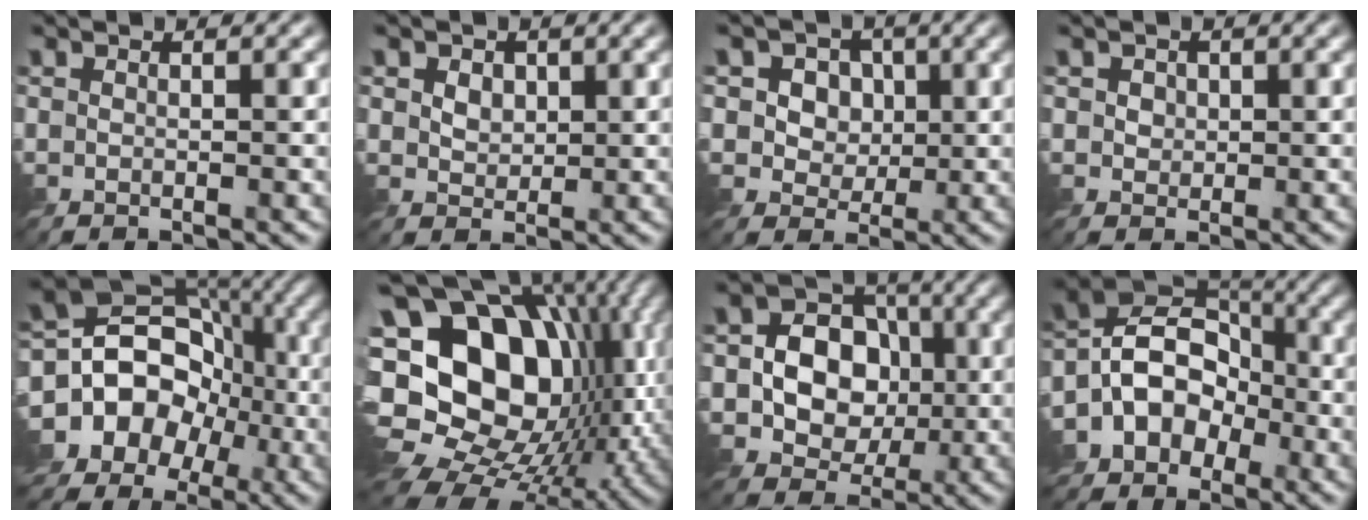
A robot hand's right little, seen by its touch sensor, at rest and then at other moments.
{"total": 1.9, "force": [0.6, 1.5, 1.0], "torque": [-0.023, -0.005, 0.005]}
{"total": 7.8, "force": [3.1, 6.2, 3.4], "torque": [-0.065, 0.007, 0.036]}
{"total": 1.2, "force": [0.4, 1.1, 0.4], "torque": [-0.011, -0.002, 0.009]}
{"total": 13.3, "force": [-4.9, 11.1, 5.4], "torque": [-0.087, 0.014, -0.101]}
{"total": 19.5, "force": [-0.5, 14.9, 12.6], "torque": [-0.233, 0.007, 0.004]}
{"total": 7.4, "force": [-0.3, 6.5, 3.6], "torque": [-0.049, 0.012, -0.018]}
{"total": 8.8, "force": [-4.0, 7.1, 3.4], "torque": [-0.060, 0.009, -0.093]}